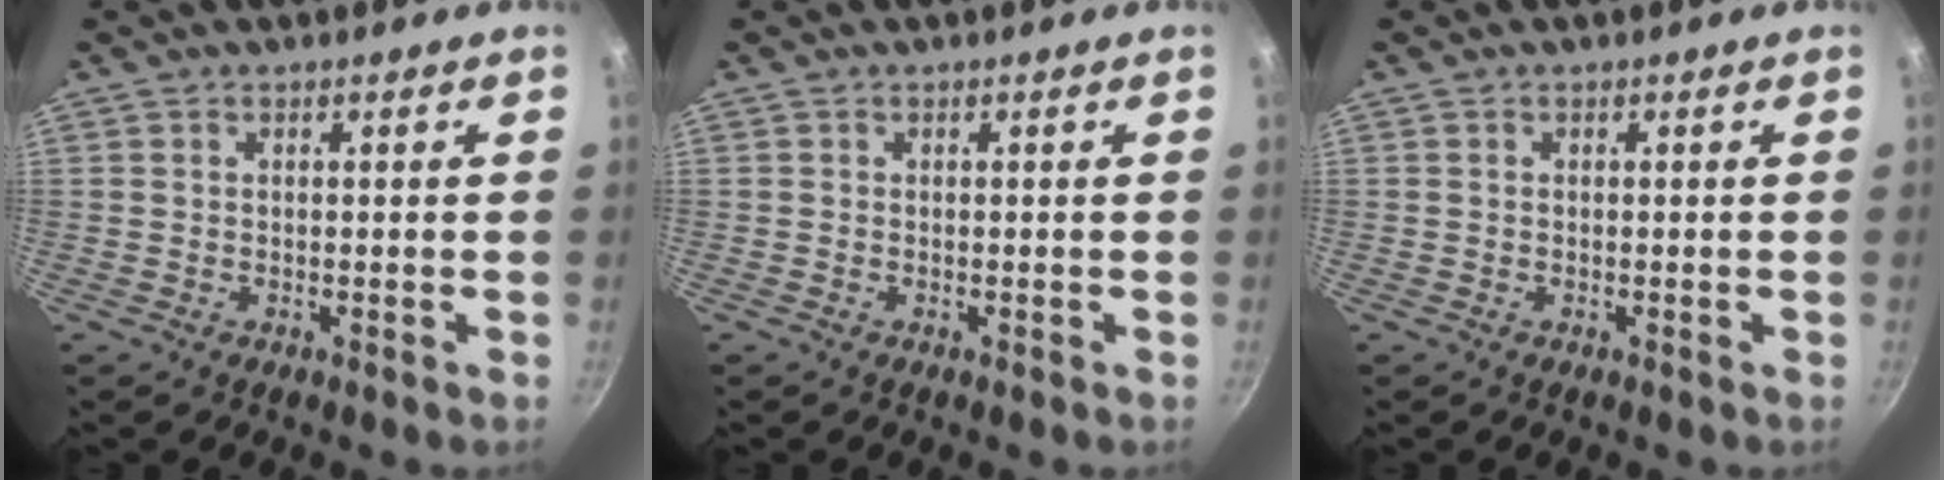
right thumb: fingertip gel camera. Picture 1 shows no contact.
{"total": 0.0}
{"total": 0.0}